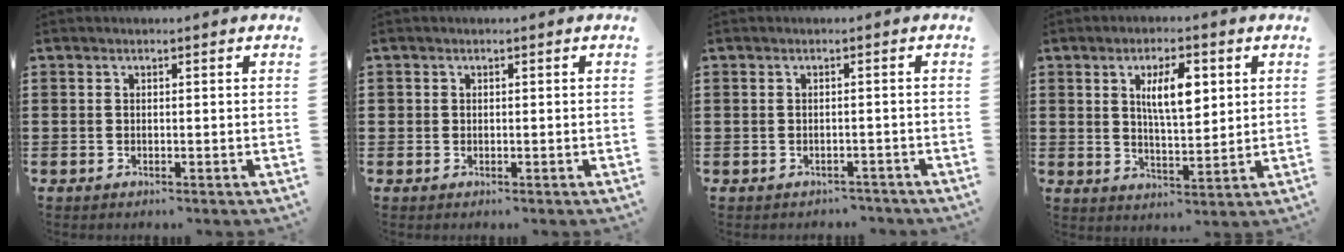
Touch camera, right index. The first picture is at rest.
{"total": 0.6, "force": [0.1, 0.6, 0.0], "torque": [-0.001, 0.004, 0.003]}
{"total": 1.2, "force": [-1.0, 0.6, -0.1], "torque": [-0.004, 0.003, -0.024]}
{"total": 7.1, "force": [2.3, 2.6, 6.1], "torque": [-0.112, 0.002, 0.035]}